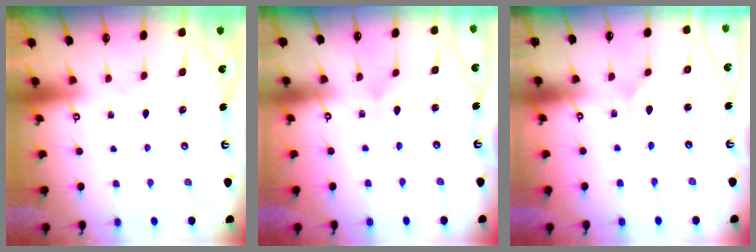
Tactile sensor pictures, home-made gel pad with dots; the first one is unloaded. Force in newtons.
{"total": 1.9, "press": 1.9, "slide": 0.1}
{"total": 2.2, "press": 2.2, "slide": 0.1}